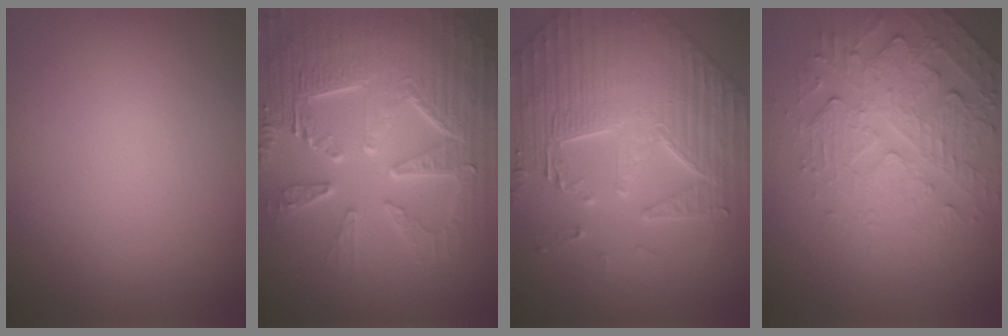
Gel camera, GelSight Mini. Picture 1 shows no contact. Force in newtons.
{"total": 10.1, "press": 6.8, "slide": 7.5}
{"total": 6.8, "press": 5.9, "slide": 3.4}
{"total": 4.8, "press": 3.5, "slide": 3.3}